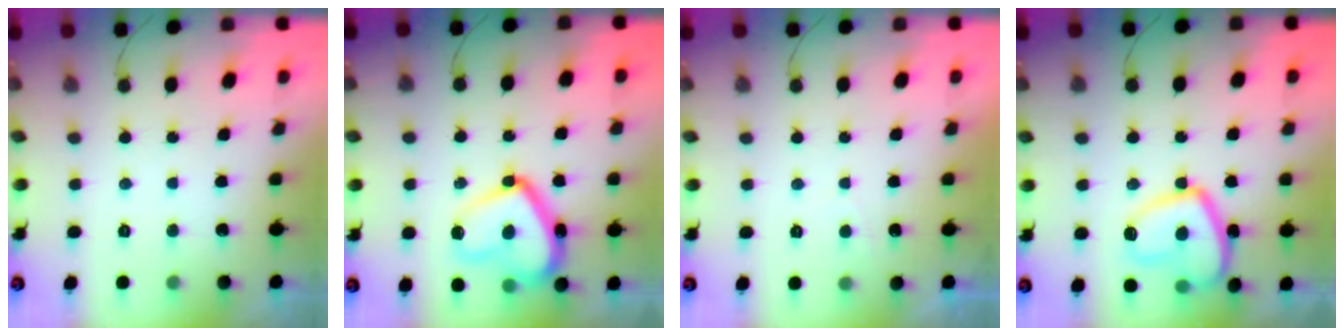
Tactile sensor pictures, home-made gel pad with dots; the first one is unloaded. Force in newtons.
{"total": 16.6, "press": 16.5, "slide": 1.4}
{"total": 0.5, "press": 0.1, "slide": 0.5}
{"total": 12.4, "press": 12.4, "slide": 0.6}